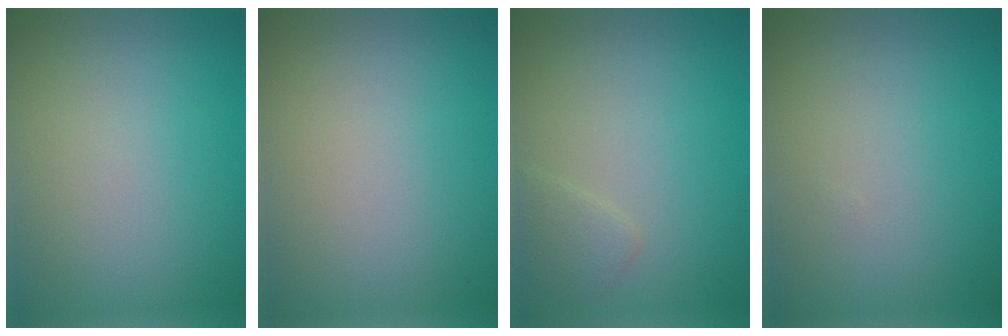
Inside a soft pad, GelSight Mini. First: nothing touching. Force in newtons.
{"total": 0.0}
{"total": 1.4, "press": 1.4, "slide": 0.1}
{"total": 0.0}